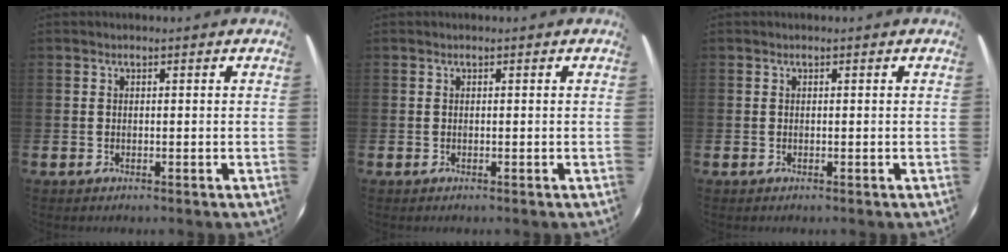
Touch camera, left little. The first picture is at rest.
{"total": 0.0}
{"total": 0.0}